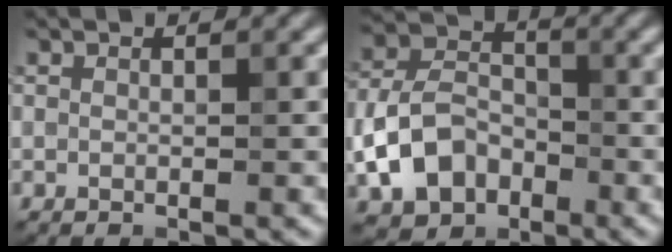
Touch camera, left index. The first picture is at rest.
{"total": 6.3, "force": [-2.5, 4.6, 3.6], "torque": [-0.072, 0.008, -0.054]}